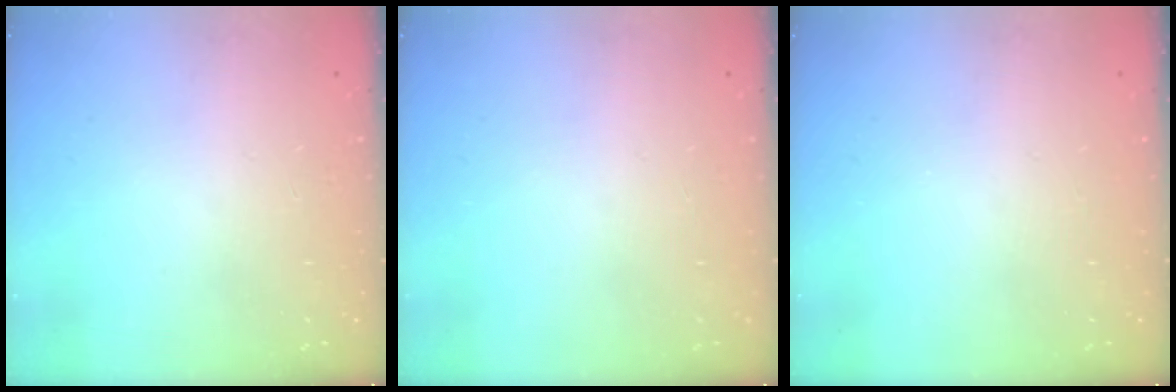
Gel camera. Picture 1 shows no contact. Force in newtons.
{"total": 0.0}
{"total": 0.0}